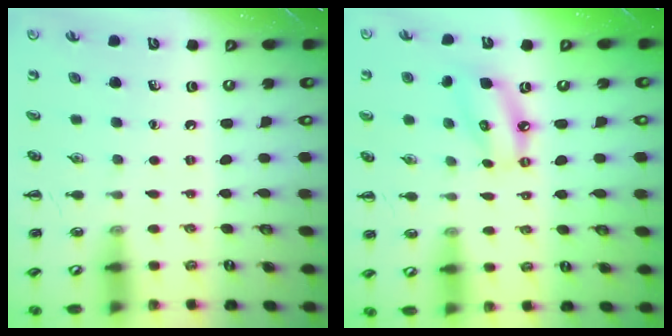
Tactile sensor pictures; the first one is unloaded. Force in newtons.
{"total": 9.8, "press": 9.4, "slide": 2.4}